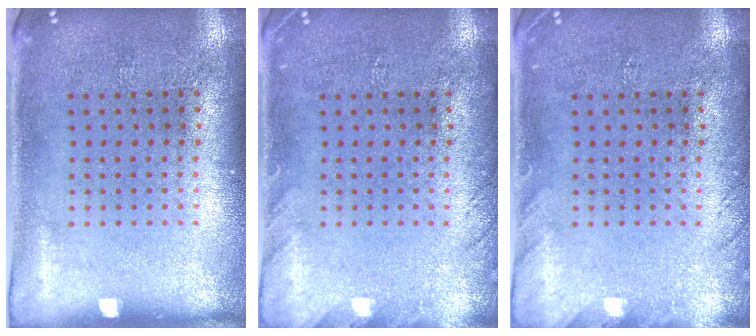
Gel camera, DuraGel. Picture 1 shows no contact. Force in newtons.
{"total": 1.4, "press": 1.4, "slide": 0.1}
{"total": 1.4, "press": 1.4, "slide": 0.1}